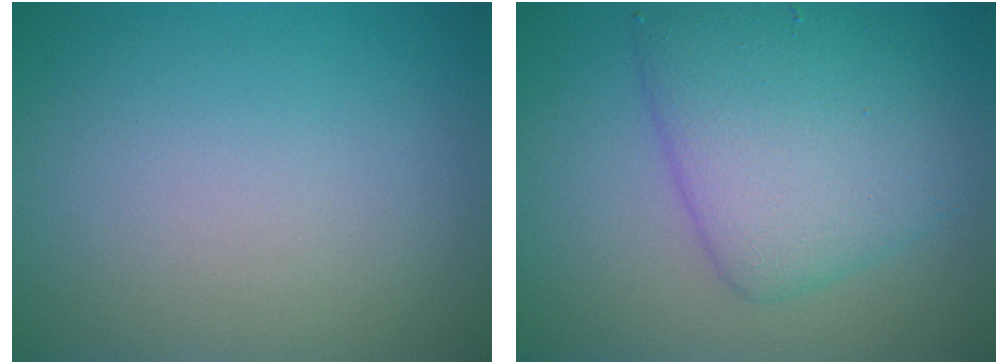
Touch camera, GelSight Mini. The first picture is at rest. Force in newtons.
{"total": 6.4, "press": 6.3, "slide": 0.2}